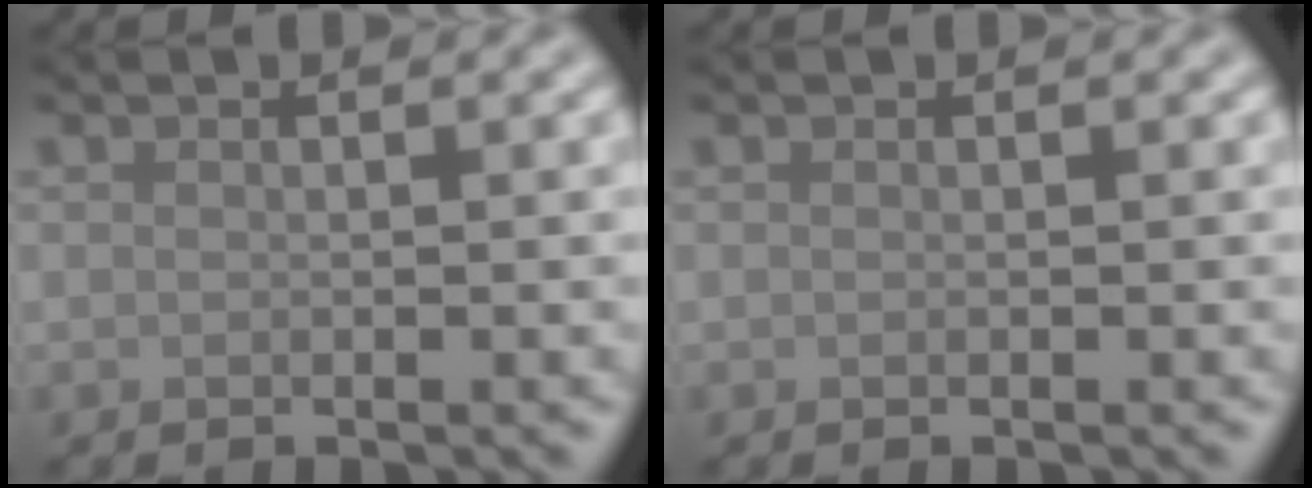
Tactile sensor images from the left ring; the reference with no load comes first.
{"total": 0.0}